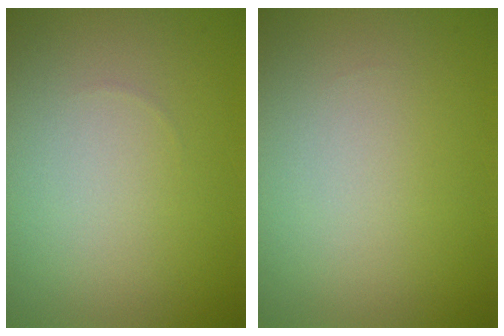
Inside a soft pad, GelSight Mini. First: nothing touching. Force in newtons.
{"total": 0.0}